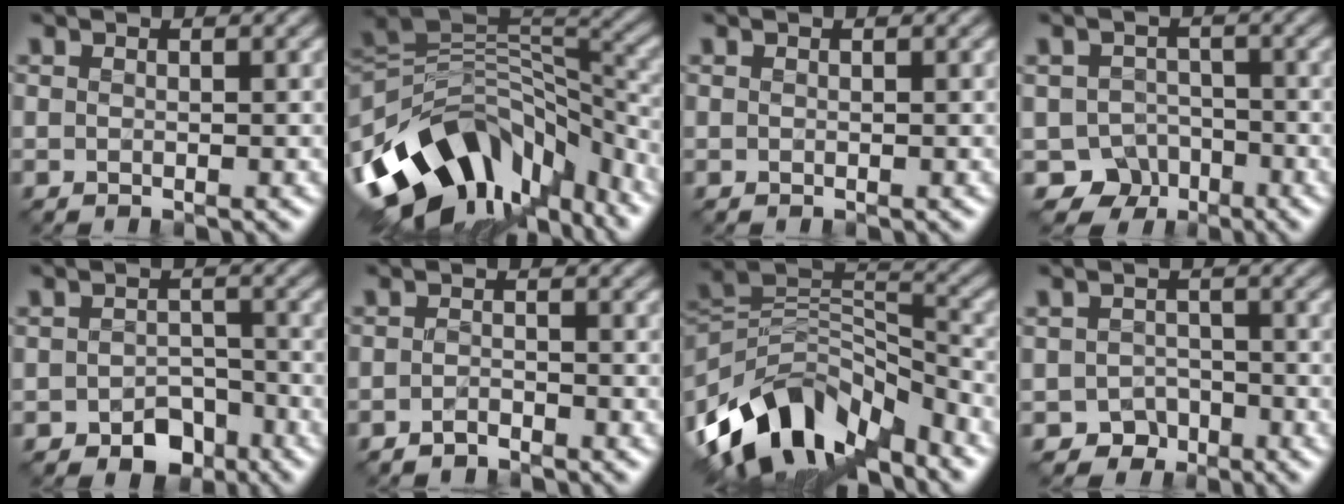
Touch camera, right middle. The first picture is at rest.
{"total": 13.4, "force": [-7.4, 8.2, 7.6], "torque": [-0.142, 0.012, -0.128]}
{"total": 0.0}
{"total": 4.0, "force": [-2.6, 3.0, 0.7], "torque": [0.003, -0.002, -0.041]}
{"total": 3.3, "force": [-2.1, 2.1, 1.4], "torque": [-0.017, -0.003, -0.034]}
{"total": 1.1, "force": [-1.1, 0.1, 0.3], "torque": [-0.008, 0.004, -0.022]}
{"total": 11.7, "force": [-7.4, 6.1, 6.6], "torque": [-0.124, 0.016, -0.141]}
{"total": 2.4, "force": [-1.7, 1.7, 0.4], "torque": [0.001, 0.001, -0.030]}